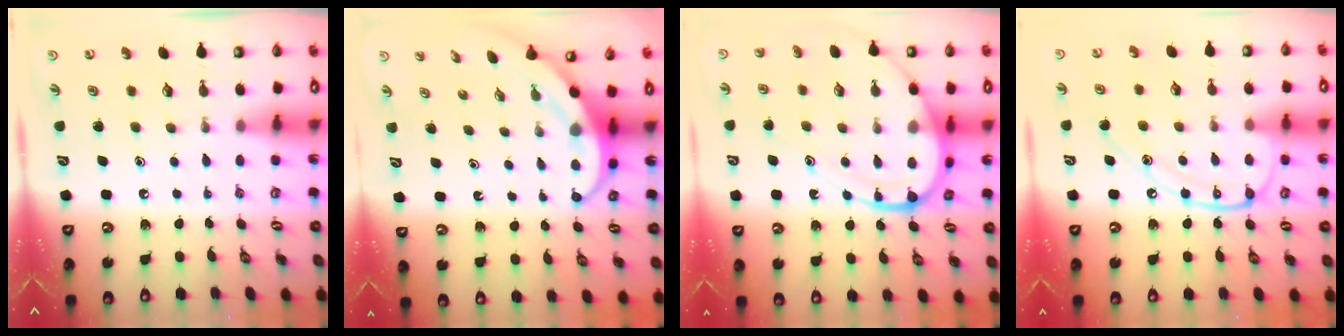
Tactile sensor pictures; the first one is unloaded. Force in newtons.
{"total": 4.1, "press": 4.1, "slide": 0.3}
{"total": 13.7, "press": 13.6, "slide": 1.6}
{"total": 14.4, "press": 14.3, "slide": 1.6}